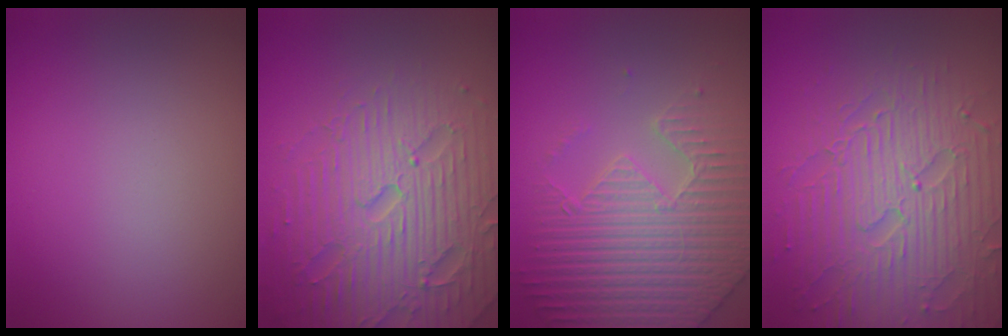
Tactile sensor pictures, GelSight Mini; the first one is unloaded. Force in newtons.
{"total": 7.4, "press": 7.2, "slide": 1.7}
{"total": 6.7, "press": 5.7, "slide": 3.6}
{"total": 8.4, "press": 6.1, "slide": 5.8}